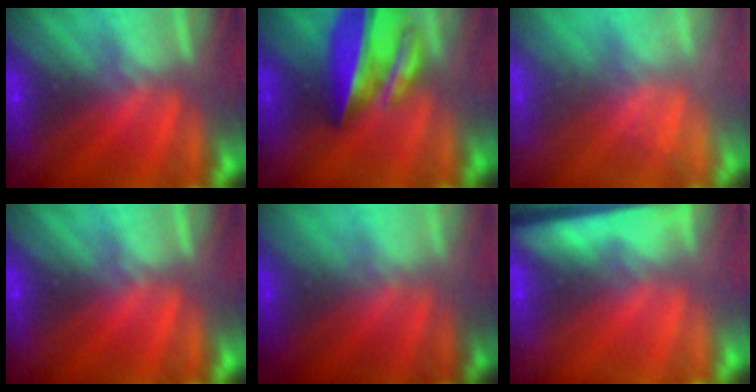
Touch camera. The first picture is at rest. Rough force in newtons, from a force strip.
{"total": 7.1}
{"total": 2.1}
{"total": 0.0}
{"total": 2.5}
{"total": 10.0}